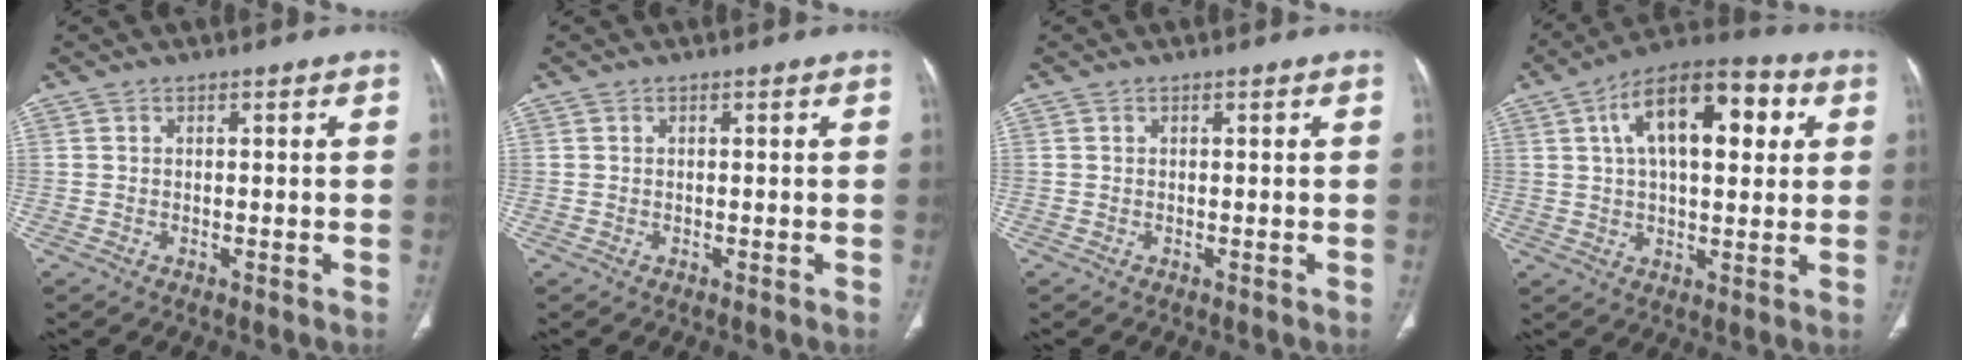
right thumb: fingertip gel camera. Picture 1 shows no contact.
{"total": 0.0}
{"total": 0.0}
{"total": 17.6, "force": [5.2, 8.3, 14.6], "torque": [-0.207, 0.016, 0.075]}